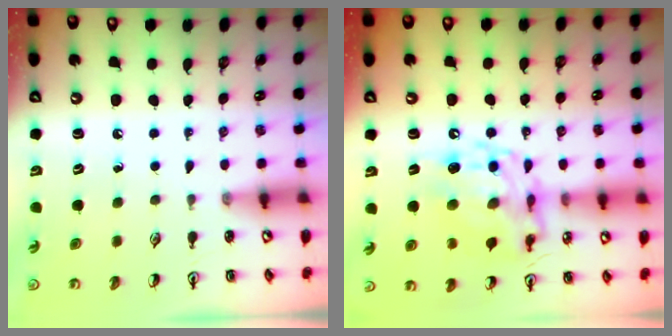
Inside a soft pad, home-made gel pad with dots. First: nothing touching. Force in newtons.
{"total": 12.4, "press": 12.4, "slide": 1.2}